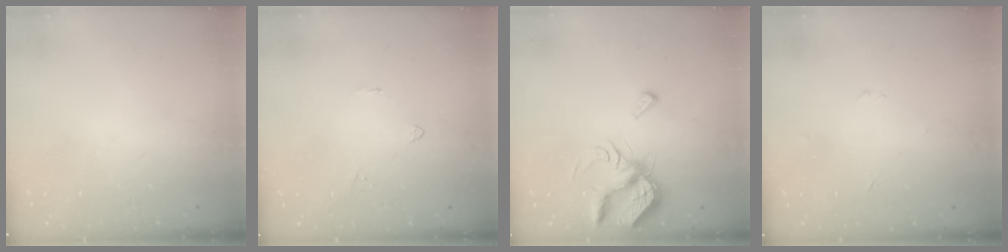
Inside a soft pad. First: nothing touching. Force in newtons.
{"total": 2.5, "press": 2.5, "slide": 0.4}
{"total": 6.8, "press": 6.7, "slide": 0.9}
{"total": 2.2, "press": 2.2, "slide": 0.2}